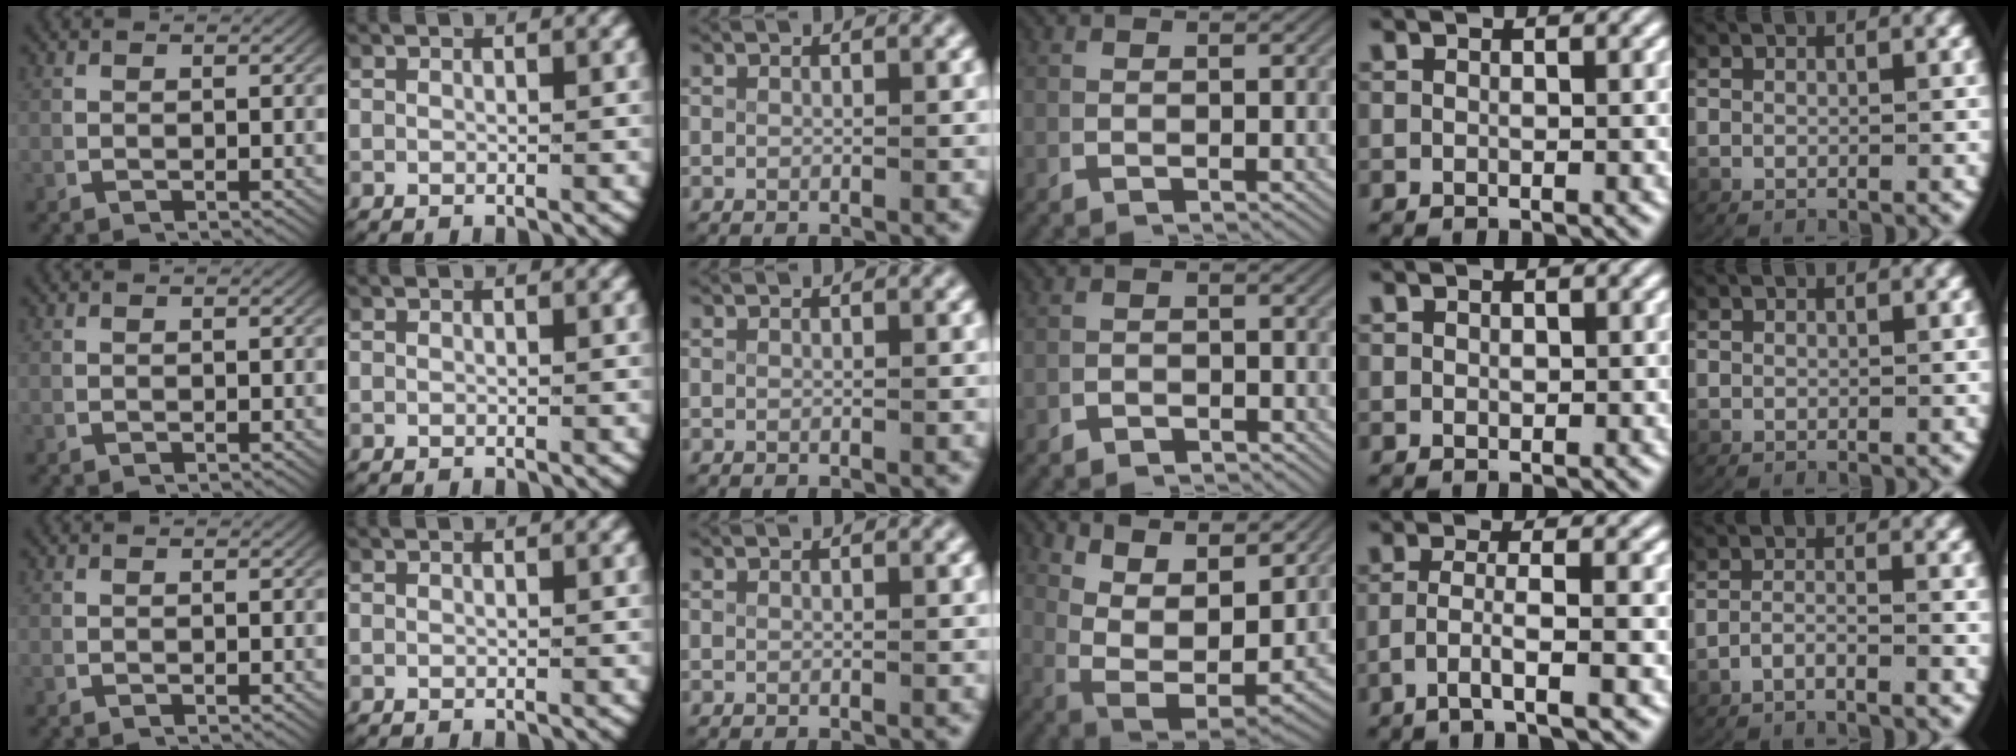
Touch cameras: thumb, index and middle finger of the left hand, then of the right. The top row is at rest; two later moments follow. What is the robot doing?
{"motion": "lift_and_place", "object": "towel"}